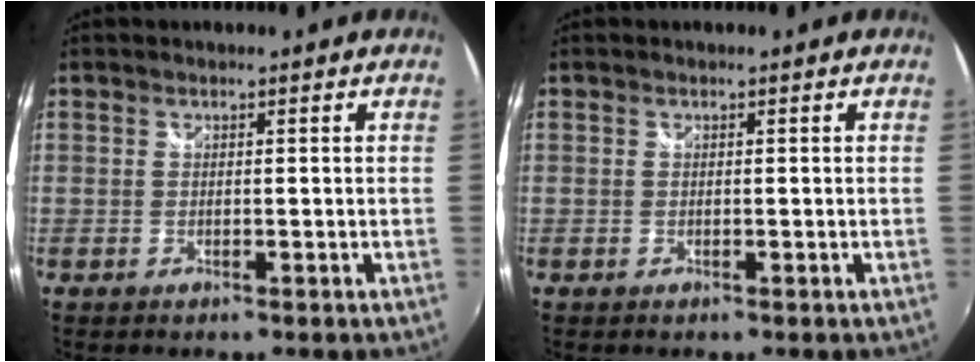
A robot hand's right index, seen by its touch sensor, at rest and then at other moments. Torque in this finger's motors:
{"motor_torque": [-0.02, -0.02, 0.03, 0.01]}